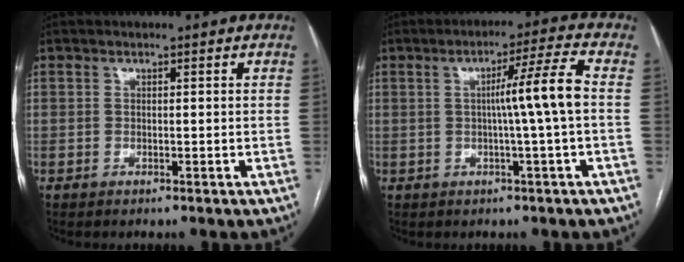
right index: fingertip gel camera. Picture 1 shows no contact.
{"total": 7.2, "force": [-0.1, -1.6, 7.0], "torque": [-0.110, 0.010, 0.002]}